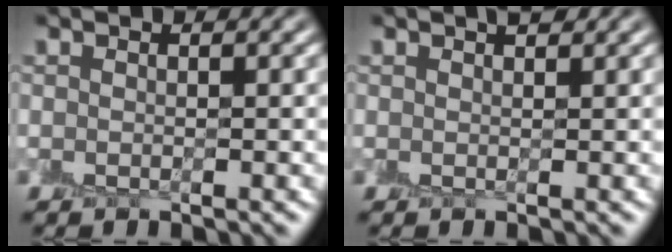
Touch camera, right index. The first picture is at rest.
{"total": 1.0, "force": [0.7, 0.1, 0.7], "torque": [-0.006, 0.003, 0.011]}